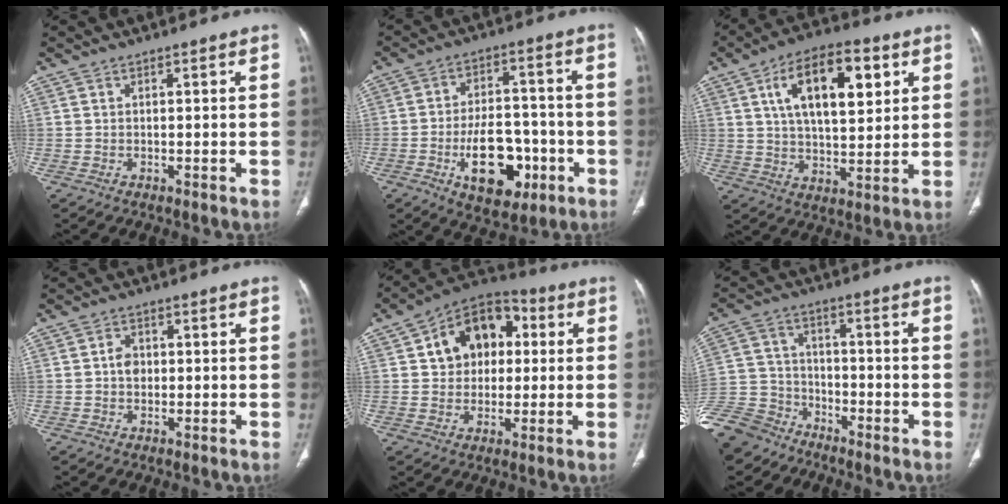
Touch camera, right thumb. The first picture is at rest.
{"total": 14.5, "force": [-5.2, 8.5, 10.5], "torque": [-0.127, 0.032, -0.072]}
{"total": 16.9, "force": [6.1, 8.0, 13.6], "torque": [-0.196, -0.009, 0.100]}
{"total": 2.9, "force": [0.1, 2.3, 1.8], "torque": [-0.021, 0.006, 0.000]}
{"total": 14.4, "force": [3.2, 10.6, 9.1], "torque": [-0.094, 0.019, 0.041]}
{"total": 14.6, "force": [-11.0, 9.0, 3.5], "torque": [-0.090, 0.046, -0.212]}